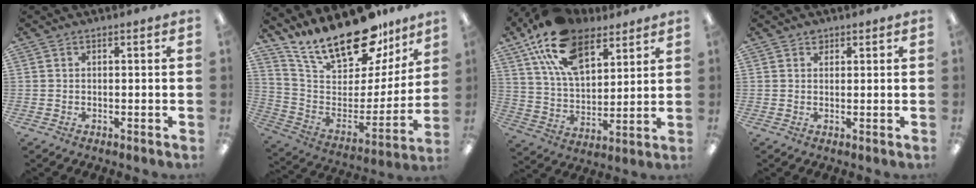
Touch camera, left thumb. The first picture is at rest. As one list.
[{"total": 23.9, "force": [18.8, 8.8, 11.9], "torque": [-0.199, -0.125, 0.326]}, {"total": 19.3, "force": [12.0, 10.2, 11.3], "torque": [-0.211, -0.041, 0.218]}, {"total": 1.5, "force": [1.1, 0.9, 0.3], "torque": [0.001, -0.003, 0.020]}]